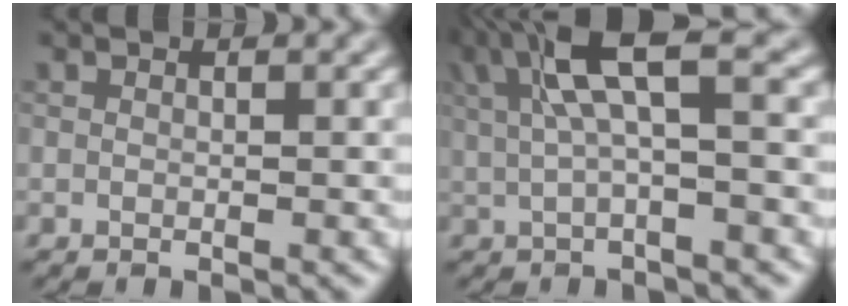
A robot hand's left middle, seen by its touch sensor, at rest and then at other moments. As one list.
[{"total": 5.5, "force": [1.9, 1.2, 5.1], "torque": [-0.101, 0.011, 0.033]}]